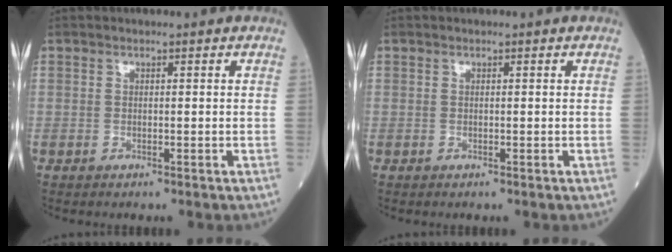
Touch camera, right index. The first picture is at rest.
{"total": 0.0}